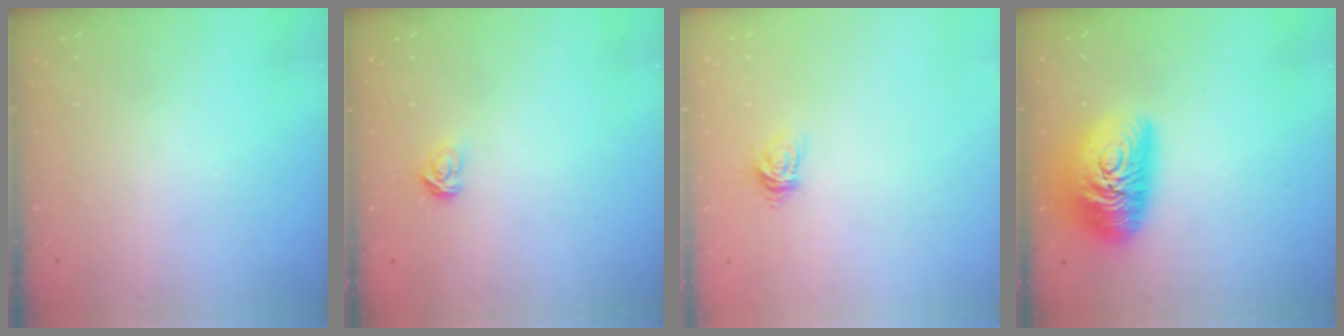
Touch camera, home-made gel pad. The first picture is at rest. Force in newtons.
{"total": 3.5, "press": 3.5, "slide": 0.5}
{"total": 4.7, "press": 4.7, "slide": 0.4}
{"total": 18.7, "press": 18.7, "slide": 1.2}